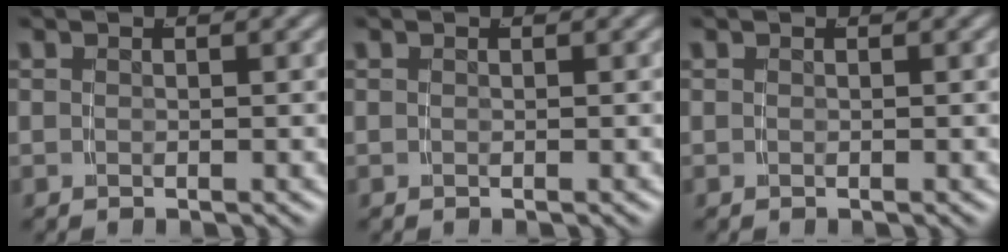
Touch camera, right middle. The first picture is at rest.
{"total": 0.0}
{"total": 0.0}